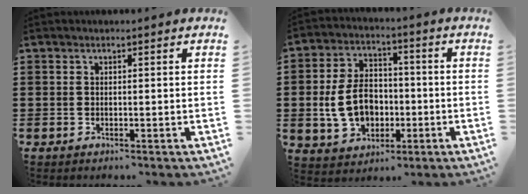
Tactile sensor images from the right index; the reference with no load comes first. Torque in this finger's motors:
{"motor_torque": [2.14, 0.00, 0.44, 0.21]}